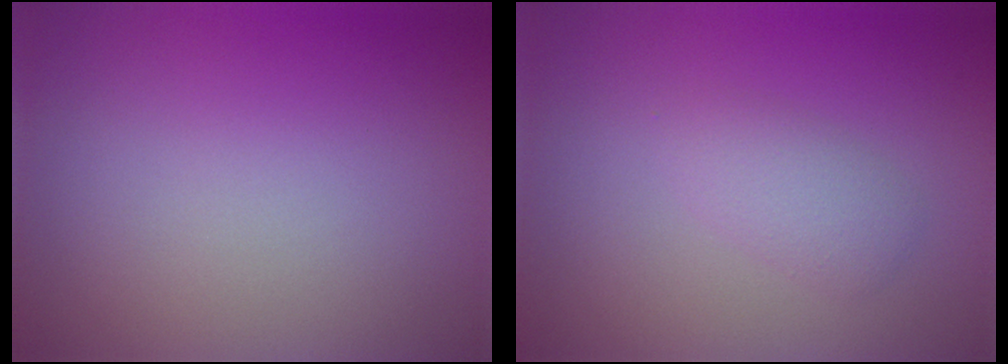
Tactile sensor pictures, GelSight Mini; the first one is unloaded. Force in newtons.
{"total": 2.0, "press": 2.0, "slide": 0.0}